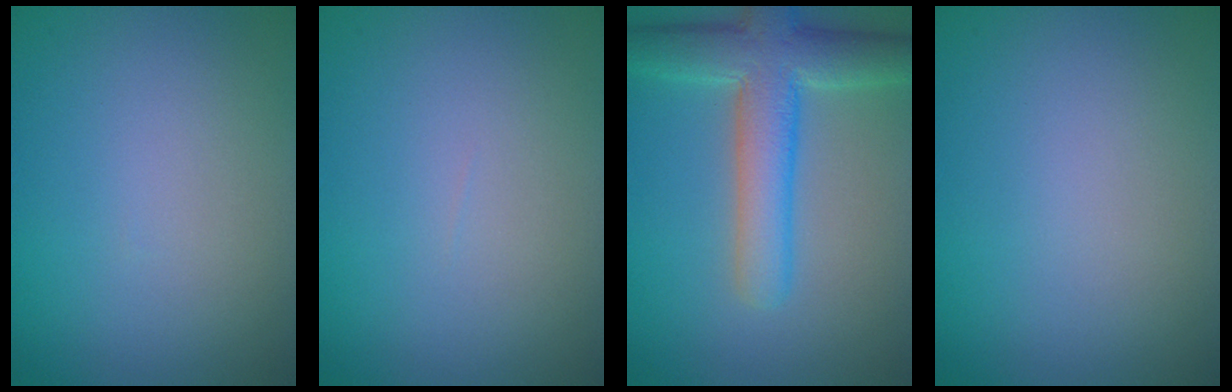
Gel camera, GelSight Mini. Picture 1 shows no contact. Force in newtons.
{"total": 0.0}
{"total": 7.0, "press": 7.0, "slide": 0.4}
{"total": 0.0}